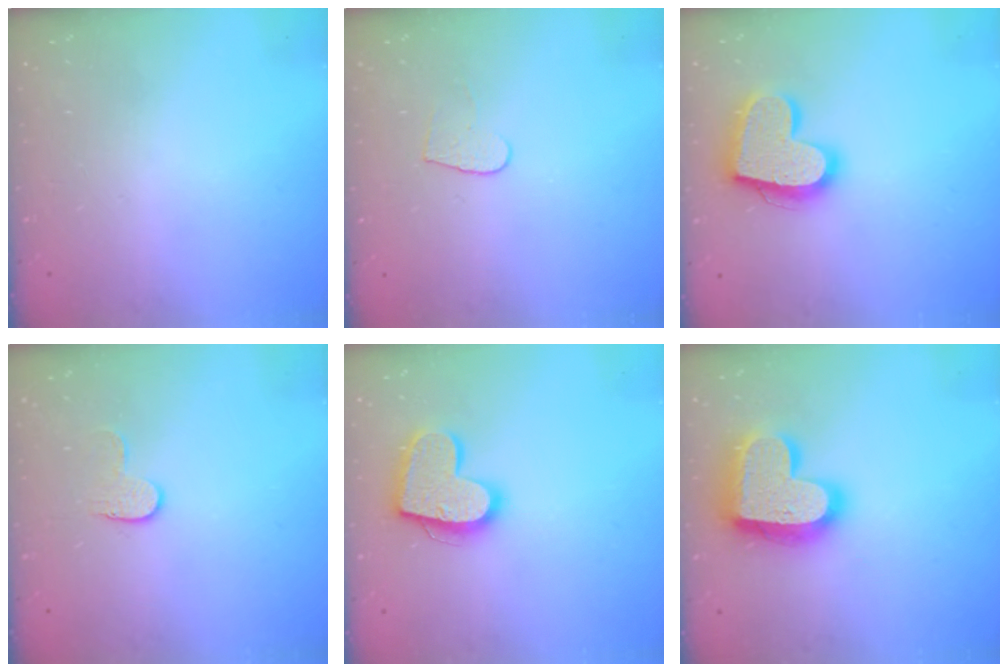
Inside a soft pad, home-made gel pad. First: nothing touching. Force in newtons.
{"total": 4.7, "press": 4.7, "slide": 0.4}
{"total": 18.7, "press": 18.6, "slide": 1.4}
{"total": 6.2, "press": 6.2, "slide": 0.4}
{"total": 16.4, "press": 16.4, "slide": 1.2}
{"total": 21.7, "press": 21.6, "slide": 1.5}